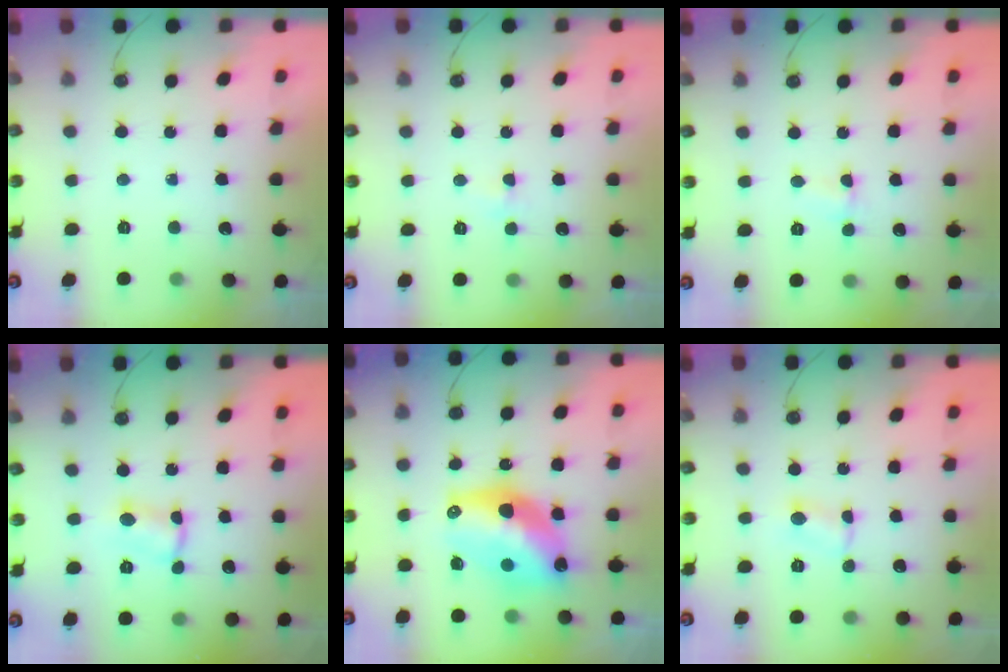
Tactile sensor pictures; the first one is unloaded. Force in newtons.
{"total": 3.1, "press": 3.0, "slide": 0.5}
{"total": 1.5, "press": 1.2, "slide": 1.0}
{"total": 2.0, "press": 2.0, "slide": 0.1}
{"total": 15.7, "press": 15.6, "slide": 1.2}
{"total": 2.9, "press": 2.9, "slide": 0.6}